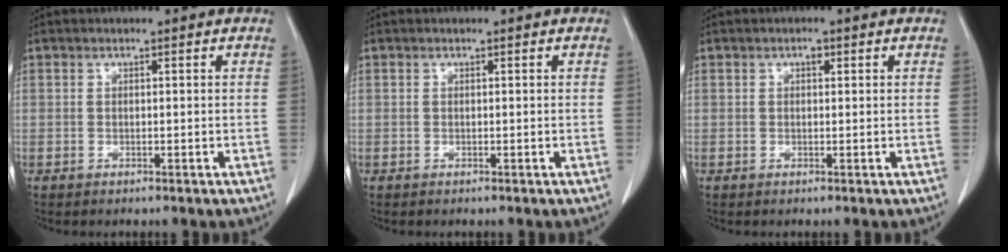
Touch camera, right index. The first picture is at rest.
{"total": 0.0}
{"total": 0.8, "force": [0.3, 0.5, 0.6], "torque": [-0.008, 0.000, 0.004]}